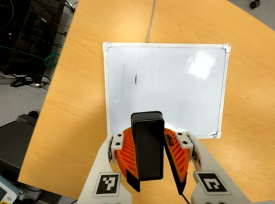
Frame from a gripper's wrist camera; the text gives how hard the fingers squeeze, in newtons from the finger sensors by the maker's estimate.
{"total": 8.4, "left": 9.3, "right": 7.4}